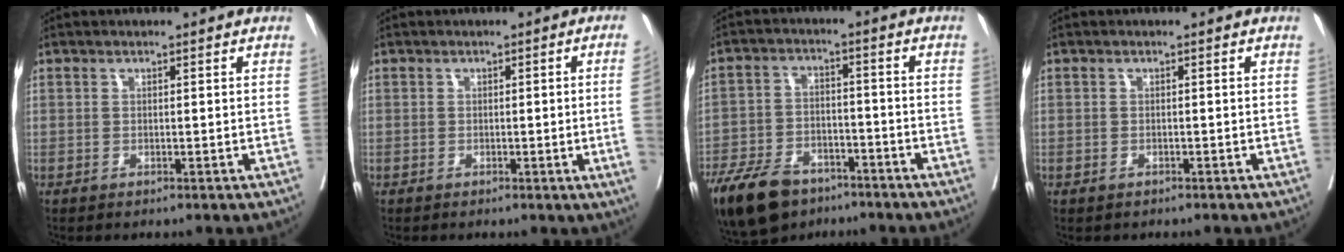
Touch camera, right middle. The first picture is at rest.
{"total": 5.6, "force": [-0.6, -1.4, 5.4], "torque": [-0.076, -0.009, -0.003]}
{"total": 13.0, "force": [-9.3, 6.6, 6.3], "torque": [-0.132, -0.013, -0.160]}
{"total": 0.6, "force": [-0.4, 0.4, 0.0], "torque": [-0.006, 0.003, -0.006]}